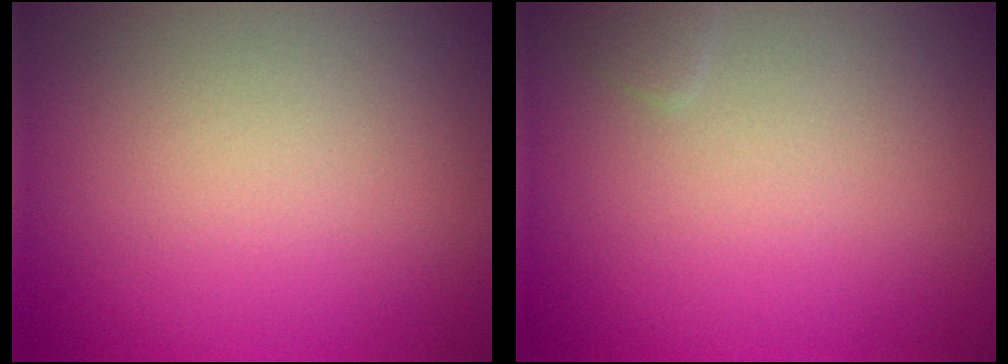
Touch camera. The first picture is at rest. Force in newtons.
{"total": 0.7, "press": 0.7, "slide": 0.0}